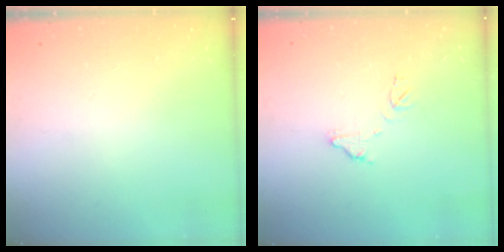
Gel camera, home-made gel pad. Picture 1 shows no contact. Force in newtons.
{"total": 9.2, "press": 9.2, "slide": 0.7}